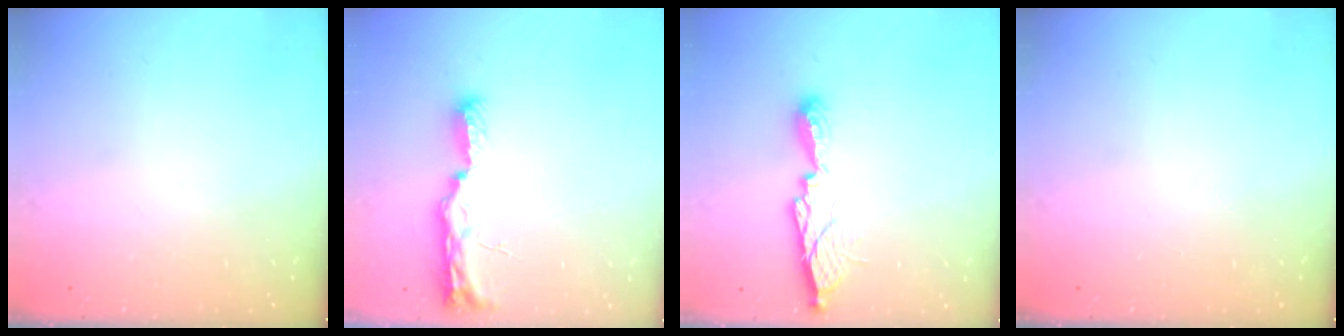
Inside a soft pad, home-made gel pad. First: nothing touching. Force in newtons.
{"total": 10.5, "press": 9.6, "slide": 4.3}
{"total": 11.0, "press": 11.0, "slide": 0.4}
{"total": 0.0}